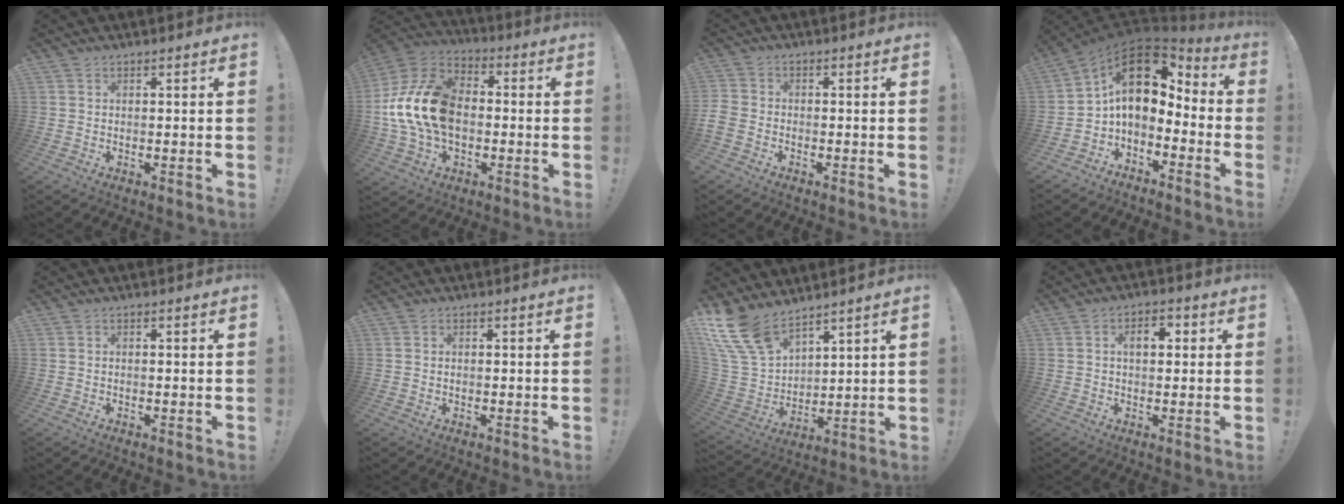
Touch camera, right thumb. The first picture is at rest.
{"total": 20.7, "force": [-0.6, 14.4, 14.9], "torque": [-0.274, 0.030, 0.000]}
{"total": 4.0, "force": [-2.2, 2.8, 1.9], "torque": [-0.046, 0.006, -0.042]}
{"total": 14.3, "force": [3.9, 9.2, 10.3], "torque": [-0.170, -0.017, 0.072]}
{"total": 0.0}
{"total": 0.0}
{"total": 15.2, "force": [11.7, 7.3, 6.3], "torque": [-0.147, -0.081, 0.224]}
{"total": 5.5, "force": [0.9, 3.2, 4.4], "torque": [-0.063, 0.007, 0.007]}